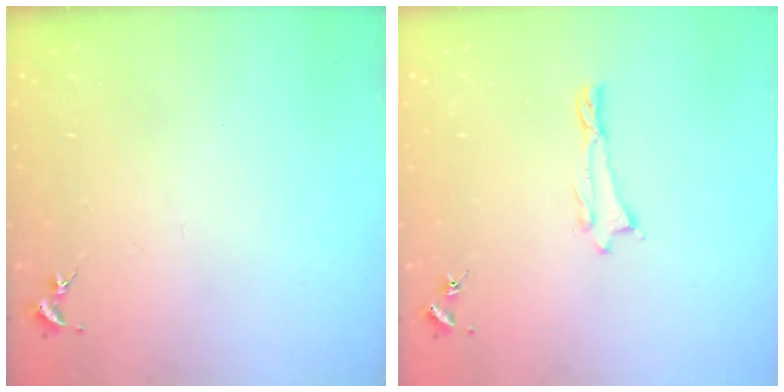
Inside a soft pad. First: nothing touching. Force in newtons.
{"total": 0.0}